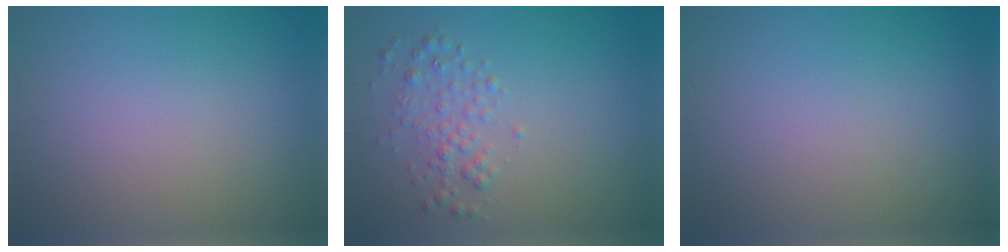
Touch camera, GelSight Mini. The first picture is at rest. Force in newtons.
{"total": 2.0, "press": 2.0, "slide": 0.1}
{"total": 0.0}